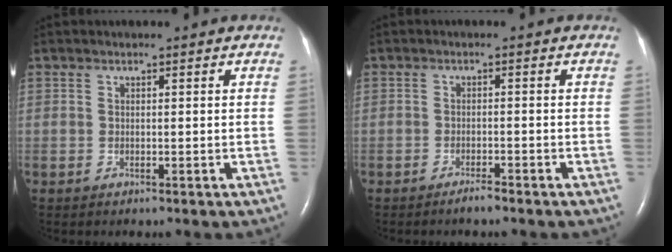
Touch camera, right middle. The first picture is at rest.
{"total": 1.7, "force": [-1.5, 0.1, 0.8], "torque": [-0.020, -0.001, -0.024]}